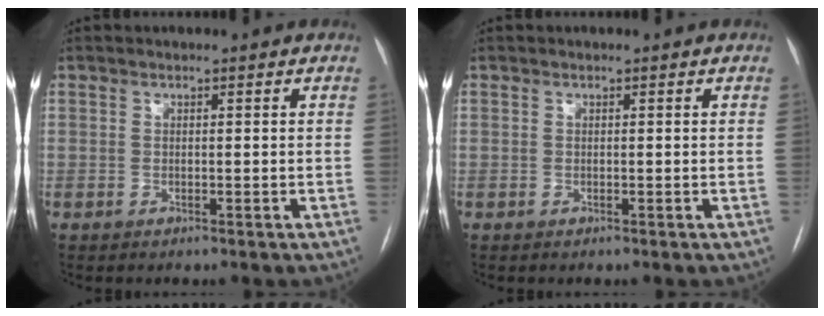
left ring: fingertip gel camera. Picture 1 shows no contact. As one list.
[{"total": 0.0}]